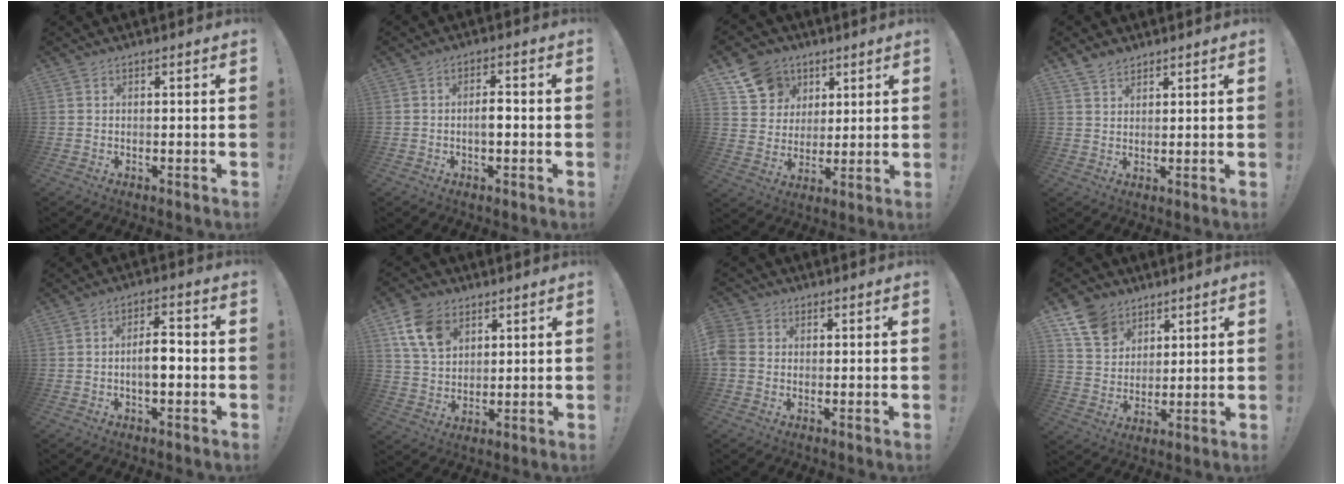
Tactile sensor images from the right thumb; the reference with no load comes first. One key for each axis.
{"total": 3.8, "fx": -0.9, "fy": 1.5, "fz": 3.4, "tx": -0.052, "ty": 0.008, "tz": -0.017}
{"total": 12.4, "fx": 6.3, "fy": 10.1, "fz": 3.4, "tx": -0.053, "ty": -0.034, "tz": 0.127}
{"total": 3.8, "fx": 3.2, "fy": 1.8, "fz": 1.2, "tx": -0.022, "ty": -0.019, "tz": 0.060}
{"total": 6.4, "fx": -1.3, "fy": 2.8, "fz": 5.6, "tx": -0.088, "ty": 0.008, "tz": -0.029}
{"total": 12.1, "fx": 6.1, "fy": 8.4, "fz": 6.3, "tx": -0.112, "ty": -0.014, "tz": 0.123}
{"total": 4.5, "fx": 0.1, "fy": 3.9, "fz": 2.2, "tx": -0.057, "ty": 0.009, "tz": 0.005}
{"total": 11.4, "fx": 7.6, "fy": 7.7, "fz": 3.6, "tx": -0.072, "ty": -0.042, "tz": 0.151}